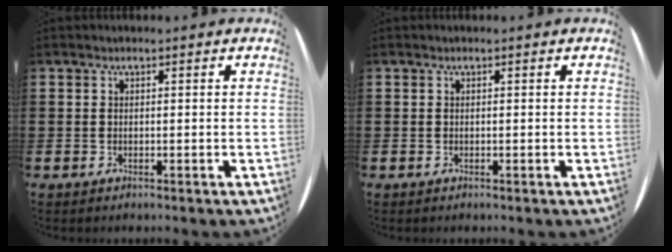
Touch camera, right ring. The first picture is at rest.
{"total": 0.0}